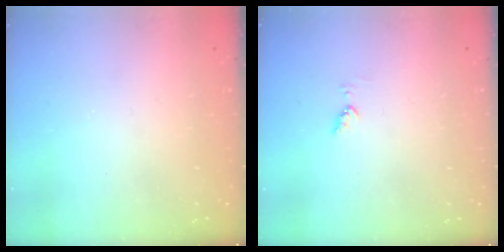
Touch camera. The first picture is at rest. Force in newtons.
{"total": 4.3, "press": 4.3, "slide": 0.7}